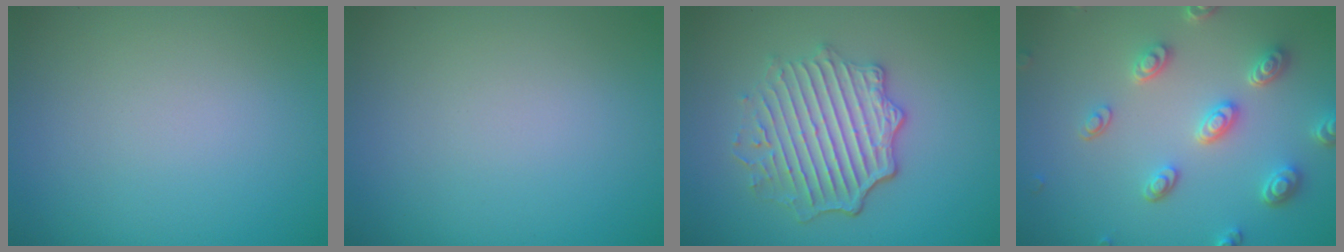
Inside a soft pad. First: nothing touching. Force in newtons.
{"total": 0.0}
{"total": 5.2, "press": 4.3, "slide": 2.9}
{"total": 4.5, "press": 3.6, "slide": 2.7}